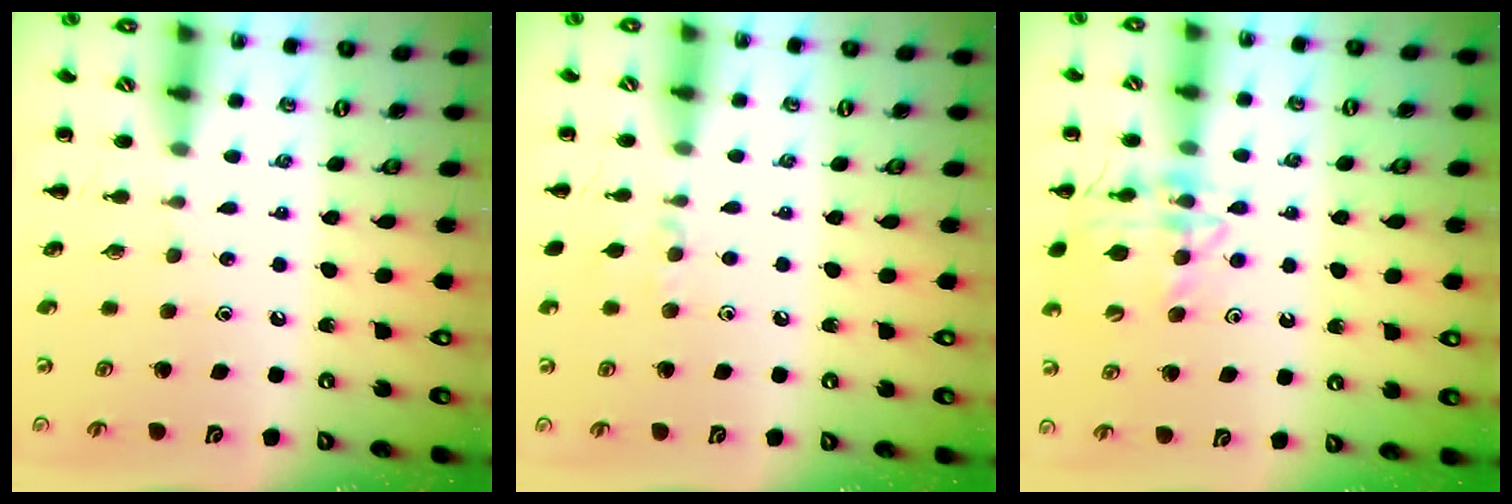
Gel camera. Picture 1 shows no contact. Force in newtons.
{"total": 5.6, "press": 5.4, "slide": 1.3}
{"total": 13.9, "press": 13.7, "slide": 2.1}